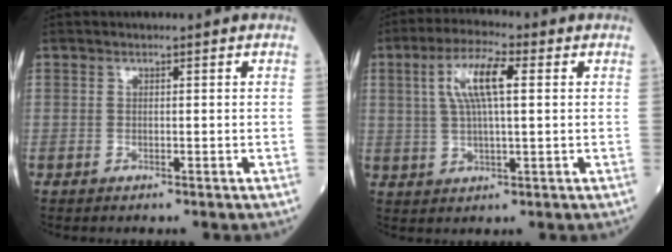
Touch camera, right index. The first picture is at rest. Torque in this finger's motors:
{"motor_torque": [0.35, -0.01, 0.22, 0.11]}